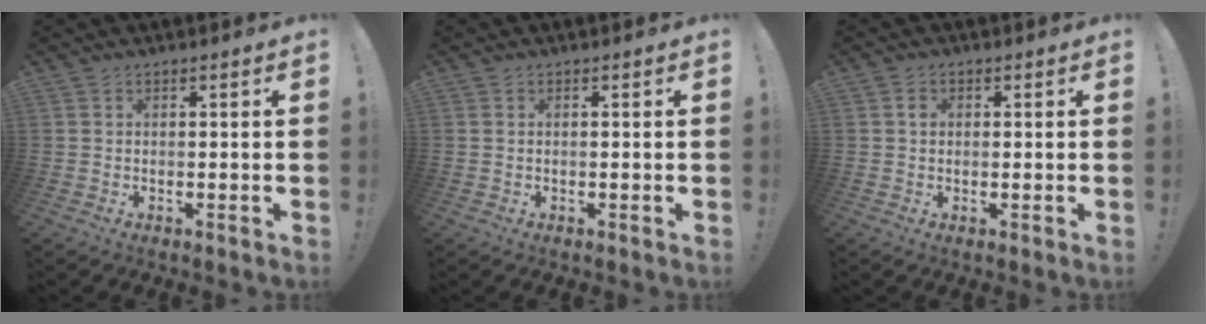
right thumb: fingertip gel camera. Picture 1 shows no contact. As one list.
[{"total": 0.0}, {"total": 1.6, "force": [0.1, 1.2, 1.1], "torque": [-0.017, 0.004, 0.002]}]